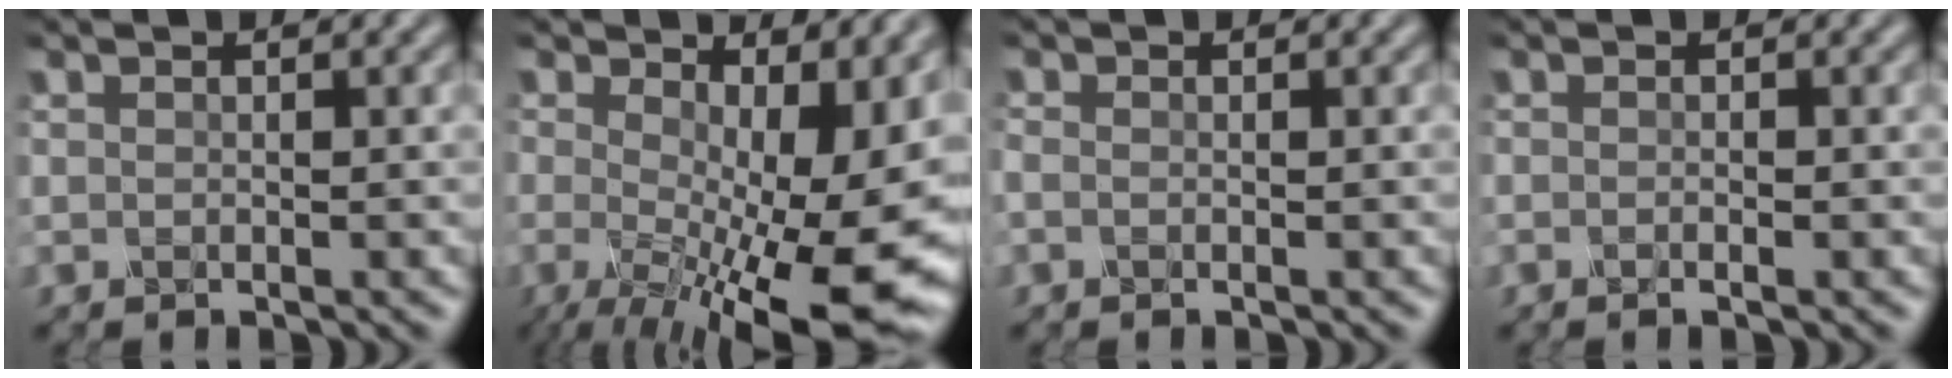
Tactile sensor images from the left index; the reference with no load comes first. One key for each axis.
{"total": 17.3, "fx": -2.7, "fy": 8.1, "fz": 15.1, "tx": -0.209, "ty": -0.042, "tz": -0.016}
{"total": 0.7, "fx": -0.3, "fy": 0.4, "fz": 0.4, "tx": -0.013, "ty": -0.005, "tz": -0.009}
{"total": 0.8, "fx": -0.3, "fy": 0.1, "fz": 0.7, "tx": -0.011, "ty": -0.004, "tz": -0.006}